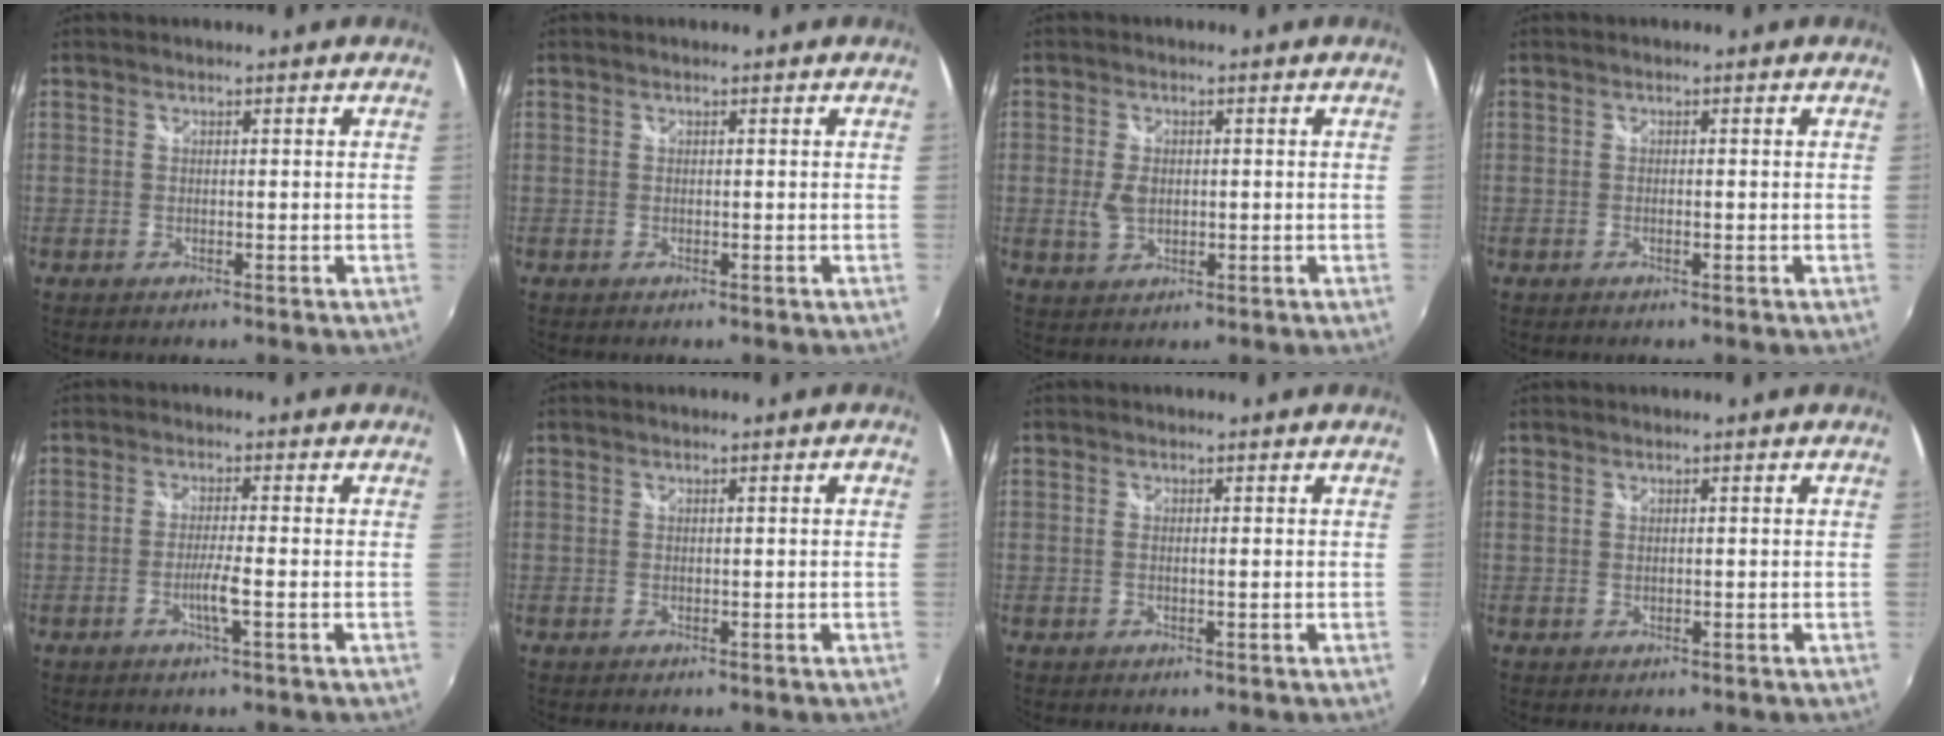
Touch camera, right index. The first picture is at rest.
{"total": 0.0}
{"total": 4.0, "force": [-0.2, 2.7, 2.9], "torque": [-0.061, 0.000, -0.003]}
{"total": 0.6, "force": [-0.3, 0.2, 0.5], "torque": [-0.010, 0.000, -0.007]}
{"total": 3.4, "force": [-1.5, -0.4, 3.1], "torque": [-0.057, -0.005, -0.029]}
{"total": 1.2, "force": [0.0, 0.0, 1.2], "torque": [-0.014, 0.004, -0.001]}
{"total": 1.1, "force": [-0.1, 0.2, 1.1], "torque": [-0.020, 0.000, -0.004]}
{"total": 0.0}